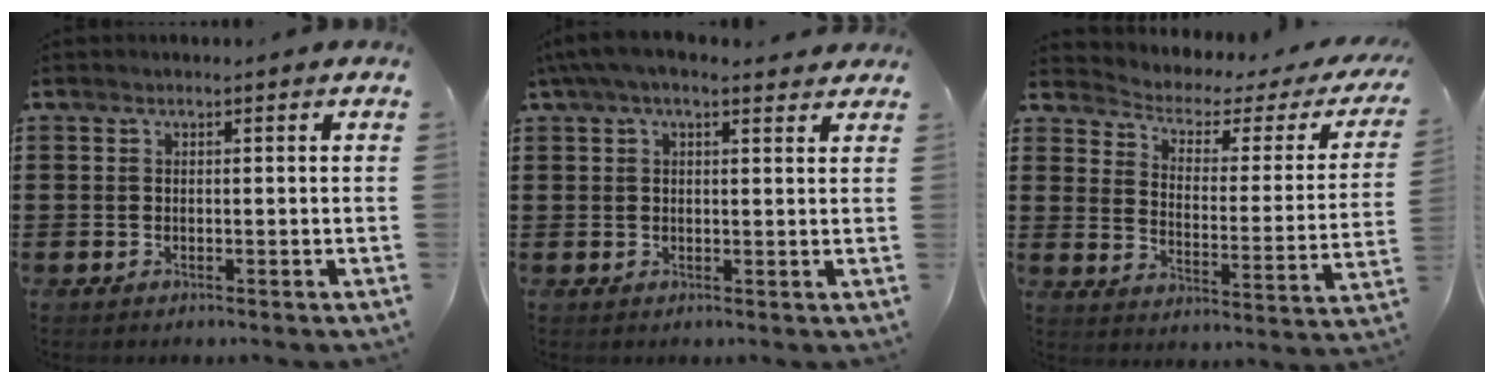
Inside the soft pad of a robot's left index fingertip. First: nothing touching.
{"total": 4.4, "force": [3.2, 1.1, 2.8], "torque": [-0.062, 0.003, 0.058]}
{"total": 2.3, "force": [1.5, 1.0, 1.5], "torque": [-0.046, -0.021, 0.014]}